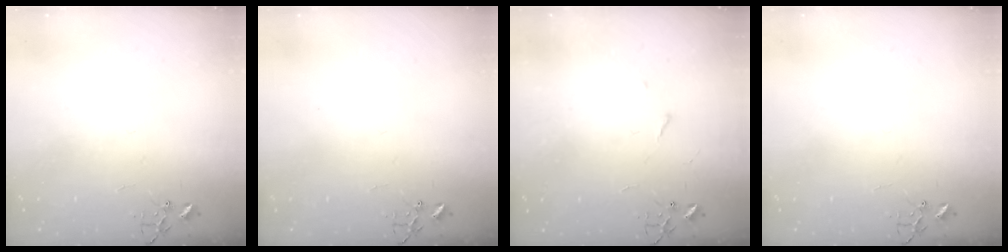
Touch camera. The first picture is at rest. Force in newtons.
{"total": 0.0}
{"total": 2.9, "press": 2.8, "slide": 0.5}
{"total": 0.0}